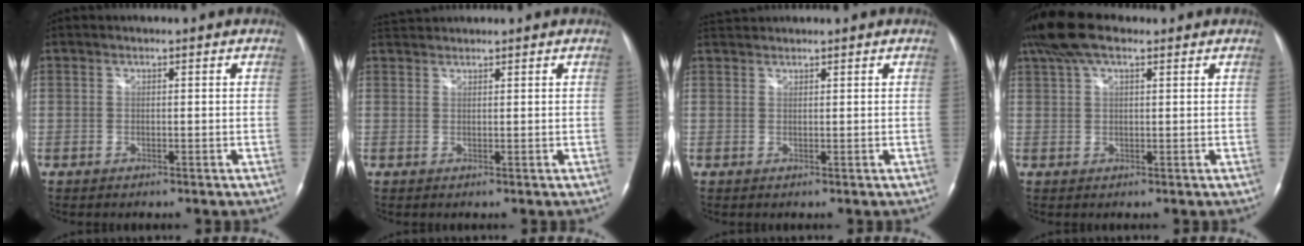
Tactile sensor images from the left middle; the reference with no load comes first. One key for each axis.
{"total": 2.7, "fx": 2.7, "fy": 0.1, "fz": 0.3, "tx": -0.013, "ty": 0.023, "tz": 0.054}
{"total": 2.1, "fx": 2.1, "fy": 0.0, "fz": 0.1, "tx": -0.010, "ty": 0.019, "tz": 0.044}
{"total": 7.7, "fx": 5.3, "fy": 2.5, "fz": 4.9, "tx": -0.108, "ty": 0.034, "tz": 0.099}